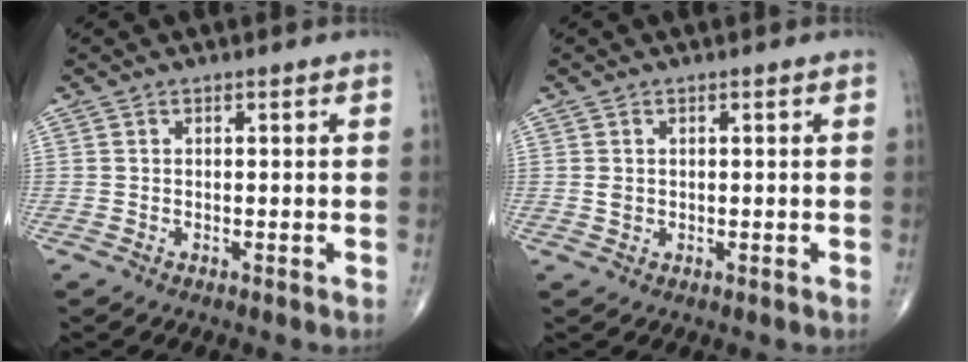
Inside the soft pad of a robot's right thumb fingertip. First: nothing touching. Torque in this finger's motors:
{"motor_torque": [0.34, 1.09, 0.25, 0.27, 0.10]}